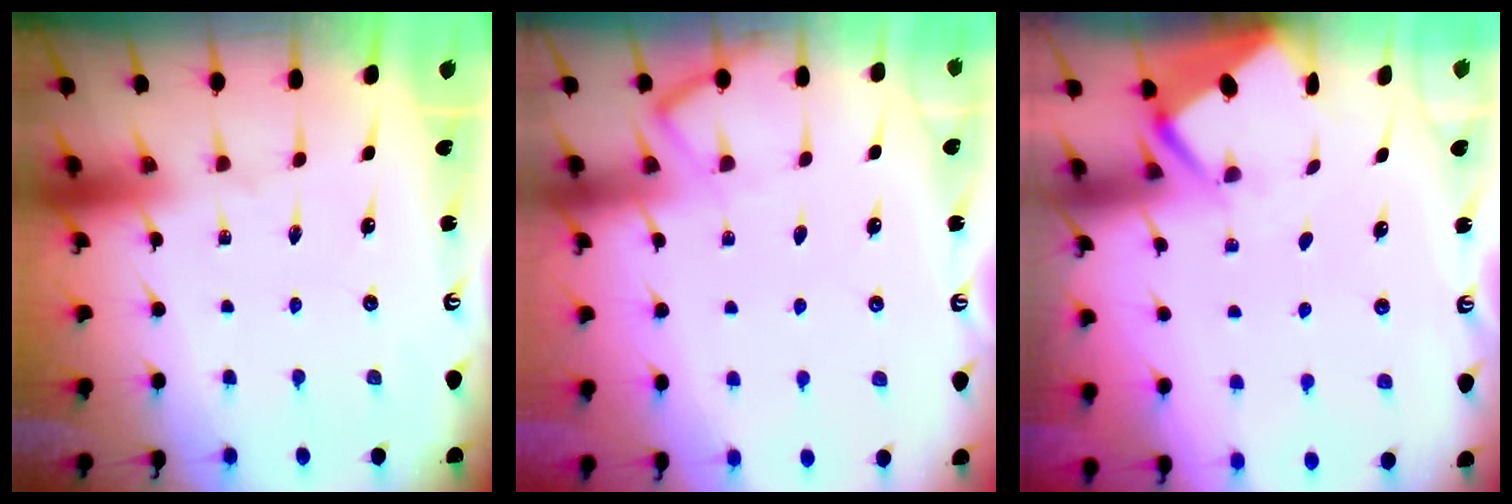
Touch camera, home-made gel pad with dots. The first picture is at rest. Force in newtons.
{"total": 4.9, "press": 4.9, "slide": 0.7}
{"total": 2.8, "press": 2.8, "slide": 0.3}